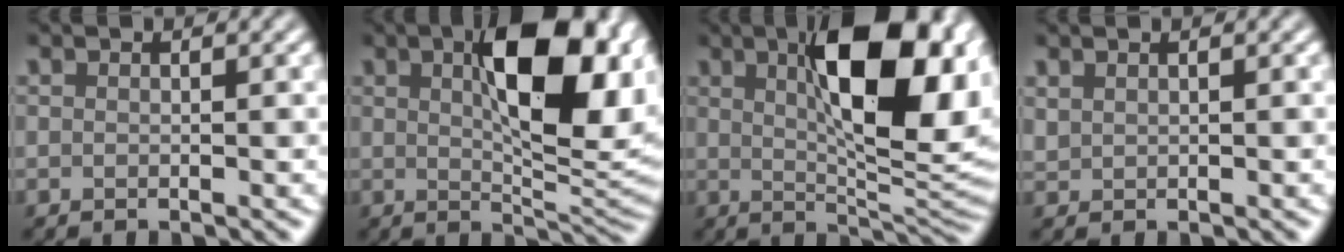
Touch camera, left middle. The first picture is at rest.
{"total": 11.9, "force": [2.9, 4.8, 10.4], "torque": [-0.151, 0.004, 0.049]}
{"total": 13.0, "force": [3.4, 4.7, 11.6], "torque": [-0.156, 0.006, 0.053]}
{"total": 0.6, "force": [0.5, 0.3, 0.1], "torque": [-0.009, -0.002, 0.017]}